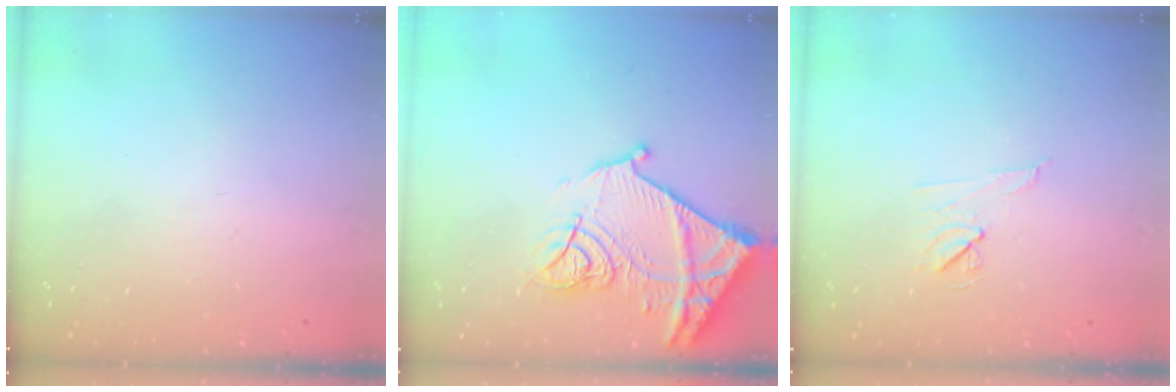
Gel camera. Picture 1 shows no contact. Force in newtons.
{"total": 15.3, "press": 15.3, "slide": 1.6}
{"total": 6.7, "press": 6.5, "slide": 1.7}